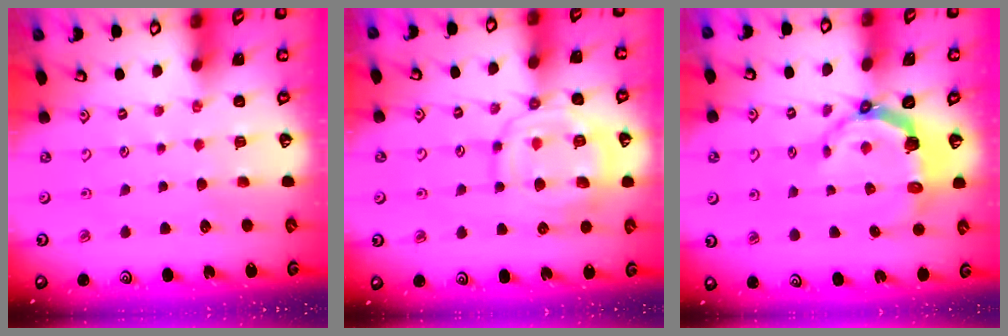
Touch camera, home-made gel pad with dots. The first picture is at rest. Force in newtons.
{"total": 12.9, "press": 12.8, "slide": 1.3}
{"total": 7.5, "press": 5.8, "slide": 4.7}